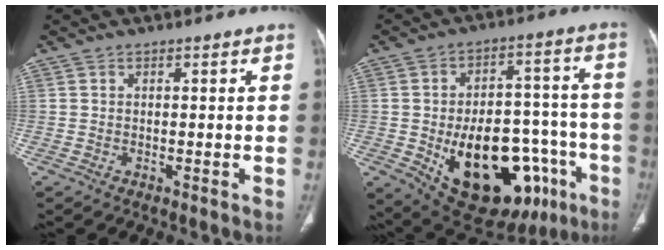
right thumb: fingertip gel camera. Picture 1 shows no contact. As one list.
[{"total": 27.1, "force": [-9.7, 14.9, 20.4], "torque": [-0.252, 0.034, -0.115]}]